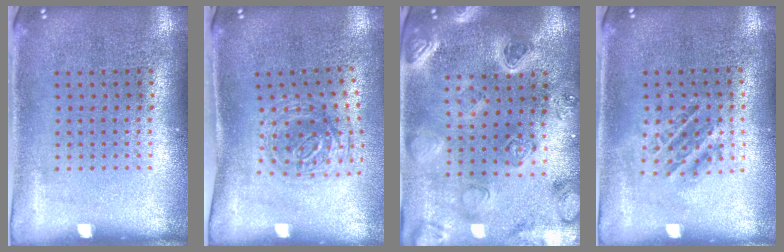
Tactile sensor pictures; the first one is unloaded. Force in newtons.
{"total": 1.1, "press": 1.0, "slide": 0.4}
{"total": 2.3, "press": 2.3, "slide": 0.2}
{"total": 1.0, "press": 1.0, "slide": 0.4}